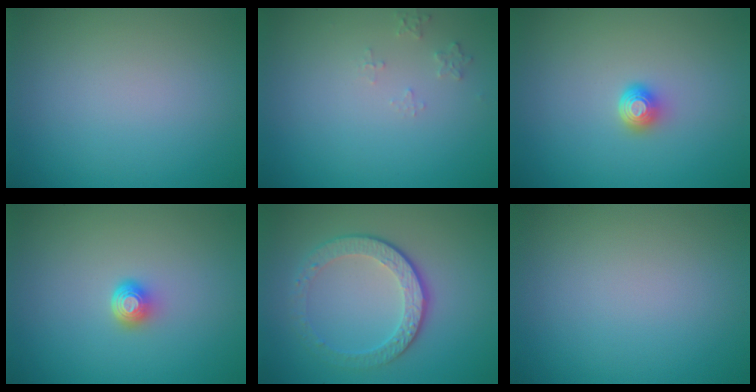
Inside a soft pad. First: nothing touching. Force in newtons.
{"total": 1.1, "press": 1.1, "slide": 0.2}
{"total": 1.6, "press": 1.2, "slide": 1.0}
{"total": 1.8, "press": 1.3, "slide": 1.3}
{"total": 4.5, "press": 3.1, "slide": 3.2}
{"total": 0.0}